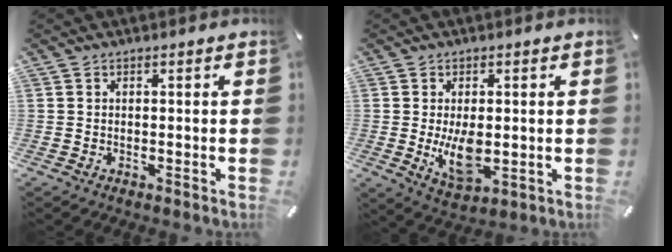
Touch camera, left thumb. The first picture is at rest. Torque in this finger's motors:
{"motor_torque": [-0.17, 0.70, 0.24, -0.15, 0.07]}